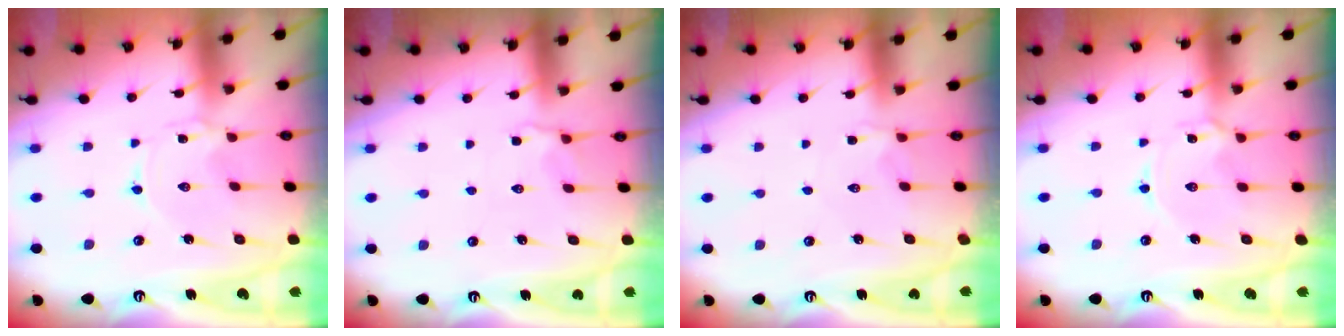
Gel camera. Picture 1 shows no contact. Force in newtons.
{"total": 3.4, "press": 3.0, "slide": 1.6}
{"total": 1.9, "press": 1.8, "slide": 0.6}
{"total": 1.9, "press": 1.9, "slide": 0.4}